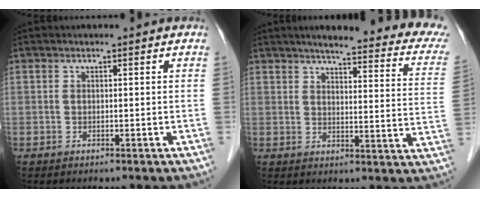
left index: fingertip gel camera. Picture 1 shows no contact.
{"total": 20.8, "force": [17.7, 2.5, 10.5], "torque": [-0.116, -0.032, 0.191]}